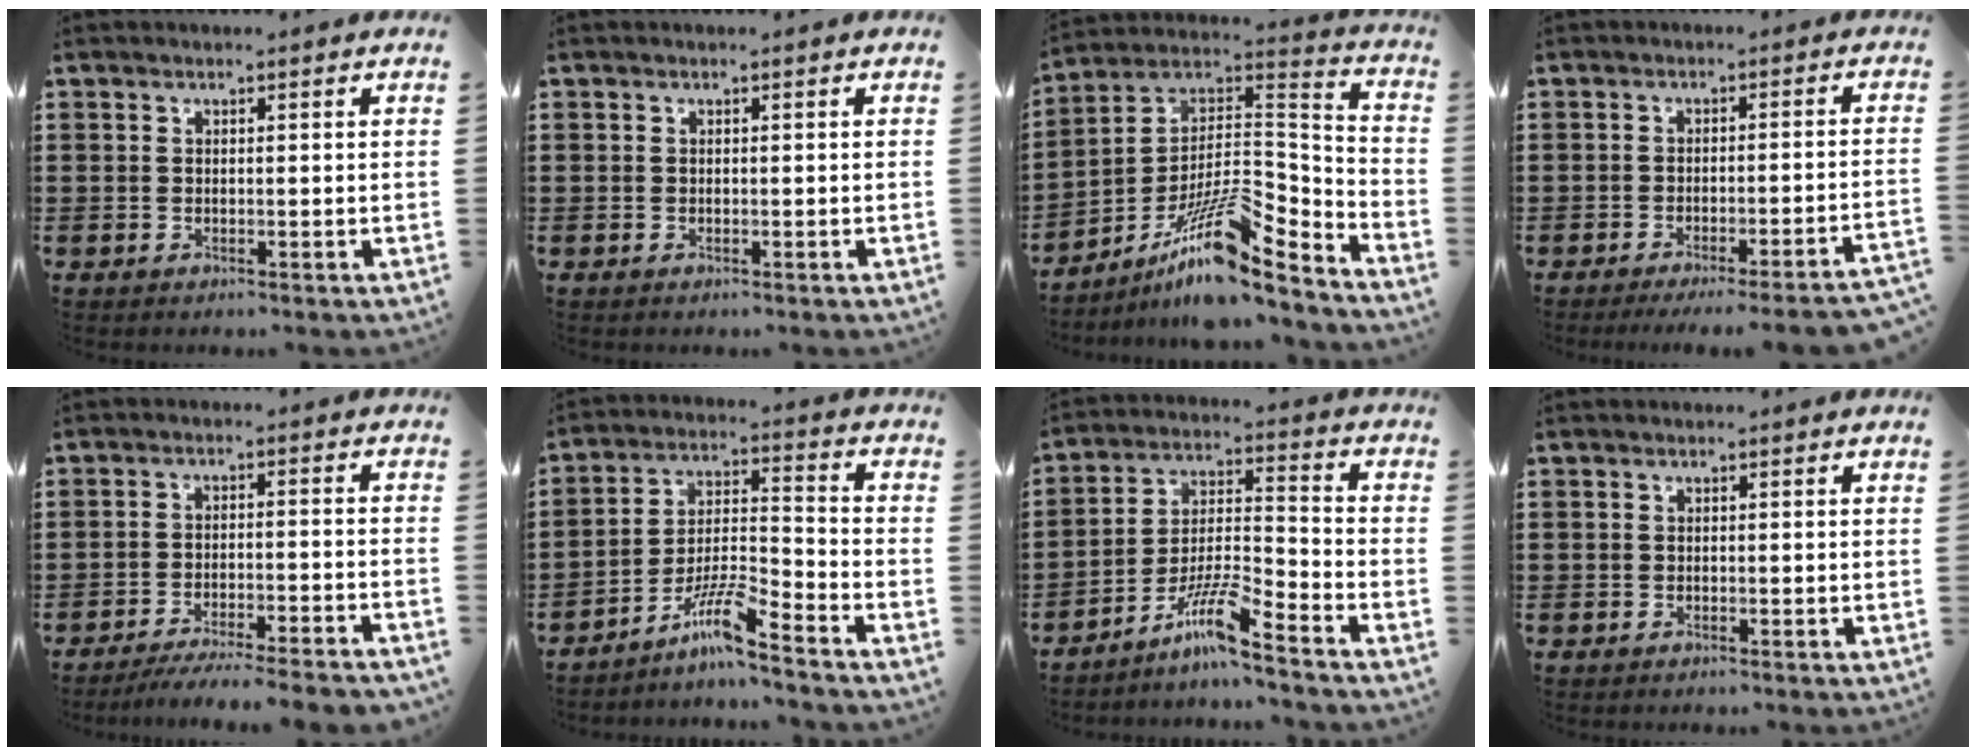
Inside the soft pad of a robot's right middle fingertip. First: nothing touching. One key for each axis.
{"total": 0.0}
{"total": 13.2, "fx": -8.0, "fy": 2.7, "fz": 10.1, "tx": -0.198, "ty": -0.009, "tz": -0.155}
{"total": 3.1, "fx": -2.7, "fy": -0.5, "fz": 1.5, "tx": -0.025, "ty": -0.005, "tz": -0.055}
{"total": 4.6, "fx": -4.3, "fy": -0.2, "fz": 1.6, "tx": -0.032, "ty": -0.007, "tz": -0.087}
{"total": 7.8, "fx": -6.1, "fy": 0.6, "fz": 4.9, "tx": -0.105, "ty": -0.006, "tz": -0.119}
{"total": 9.1, "fx": -6.9, "fy": 0.6, "fz": 5.9, "tx": -0.126, "ty": -0.006, "tz": -0.137}
{"total": 0.0}